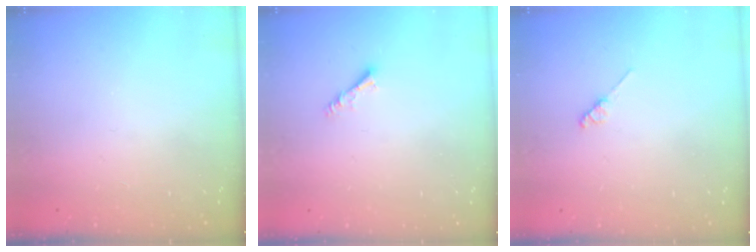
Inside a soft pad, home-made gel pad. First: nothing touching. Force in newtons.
{"total": 3.0, "press": 2.9, "slide": 0.6}
{"total": 2.0, "press": 1.9, "slide": 0.3}